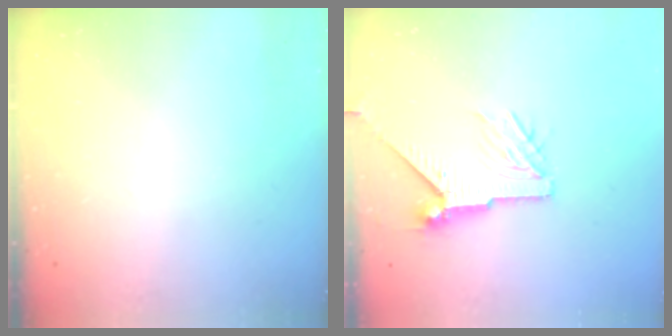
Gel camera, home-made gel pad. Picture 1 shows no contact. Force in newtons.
{"total": 9.0, "press": 9.0, "slide": 0.4}